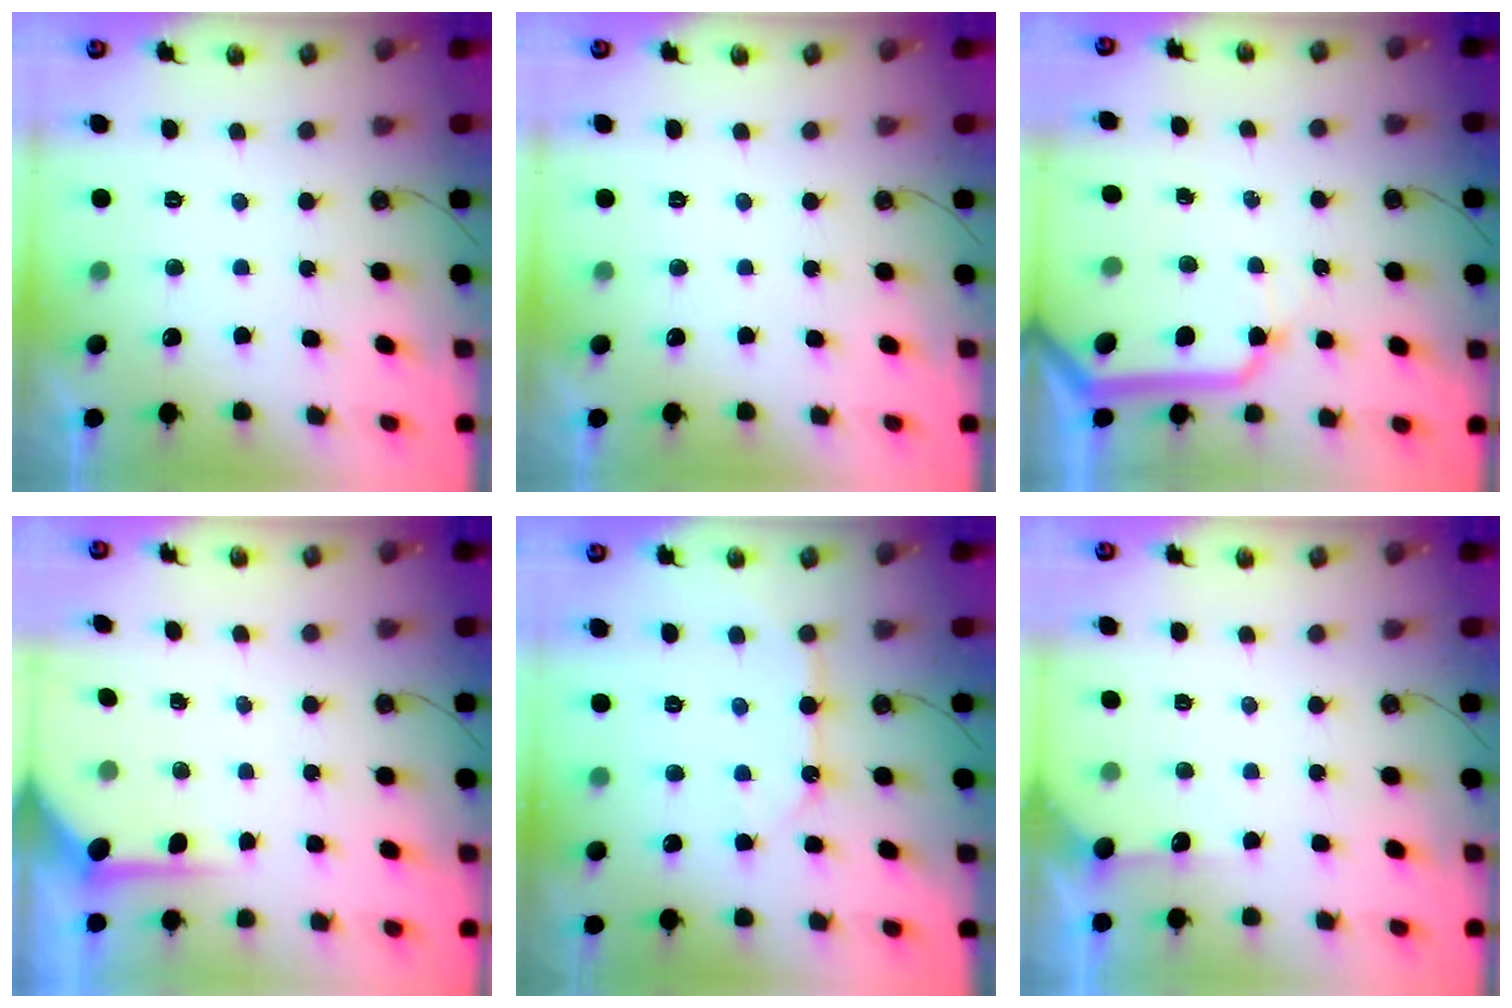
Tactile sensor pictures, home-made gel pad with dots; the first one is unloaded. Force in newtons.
{"total": 0.0}
{"total": 11.9, "press": 11.8, "slide": 1.9}
{"total": 5.9, "press": 5.9, "slide": 0.2}
{"total": 9.7, "press": 9.7, "slide": 0.2}
{"total": 3.9, "press": 3.9, "slide": 0.4}